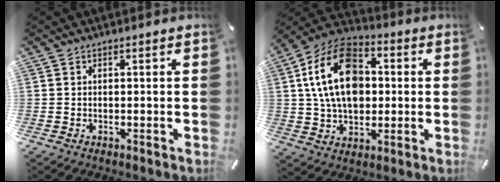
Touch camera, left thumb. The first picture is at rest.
{"total": 17.8, "force": [1.9, 12.7, 12.4], "torque": [-0.245, 0.006, 0.030]}